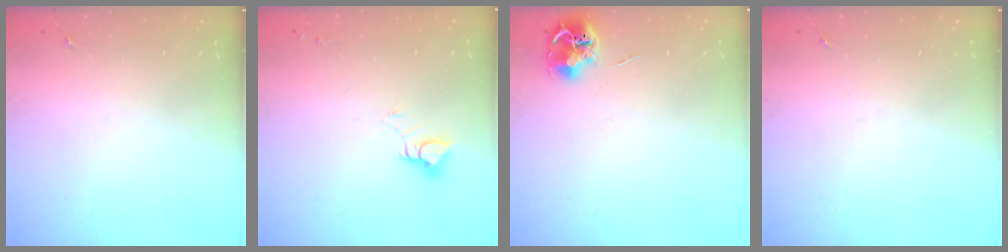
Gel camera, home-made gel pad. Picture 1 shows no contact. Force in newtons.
{"total": 4.5, "press": 4.5, "slide": 0.2}
{"total": 7.6, "press": 7.5, "slide": 0.6}
{"total": 0.0}